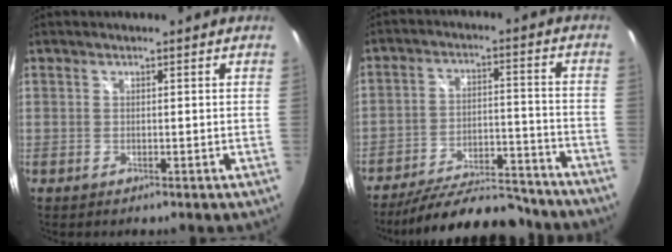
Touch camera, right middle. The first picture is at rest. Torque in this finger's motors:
{"motor_torque": [0.83, -1.31, -0.03, 0.00]}